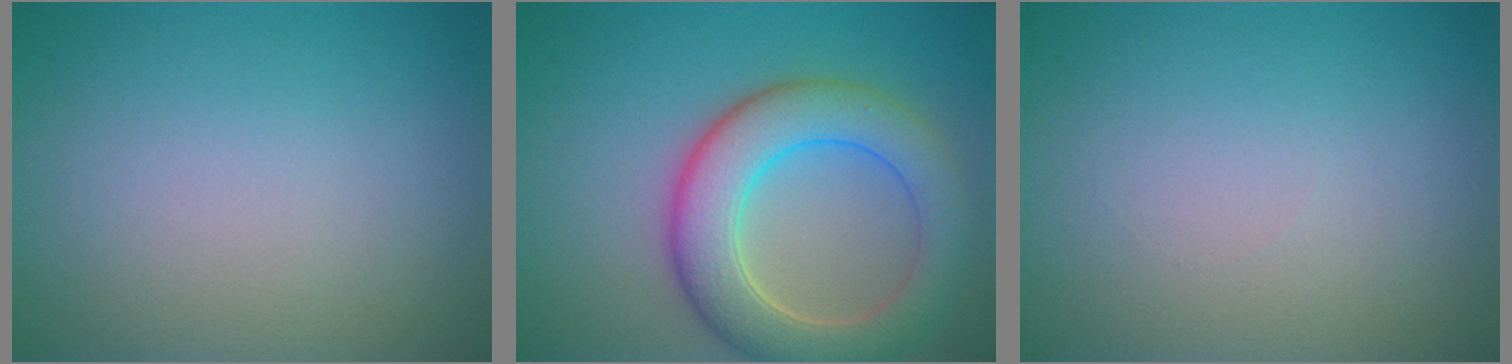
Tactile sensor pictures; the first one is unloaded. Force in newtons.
{"total": 7.4, "press": 7.4, "slide": 0.5}
{"total": 0.0}